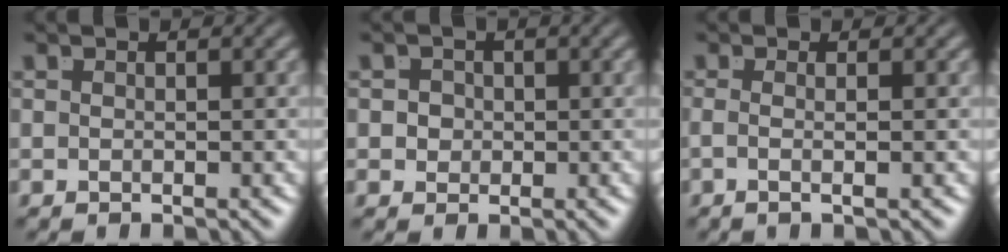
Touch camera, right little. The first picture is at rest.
{"total": 1.8, "force": [0.0, 1.7, 0.6], "torque": [-0.018, -0.009, 0.002]}
{"total": 1.8, "force": [-0.7, -0.8, 1.4], "torque": [-0.039, -0.014, -0.006]}